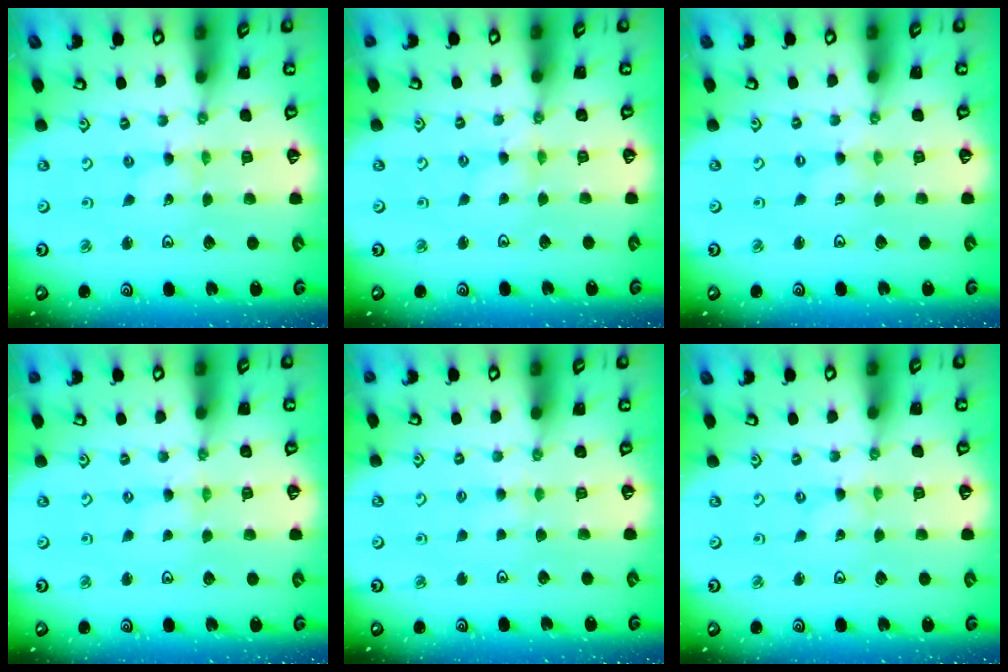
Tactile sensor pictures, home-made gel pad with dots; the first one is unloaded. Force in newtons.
{"total": 0.7, "press": 0.7, "slide": 0.2}
{"total": 0.0}
{"total": 0.8, "press": 0.8, "slide": 0.2}
{"total": 3.0, "press": 3.0, "slide": 0.4}
{"total": 0.0}